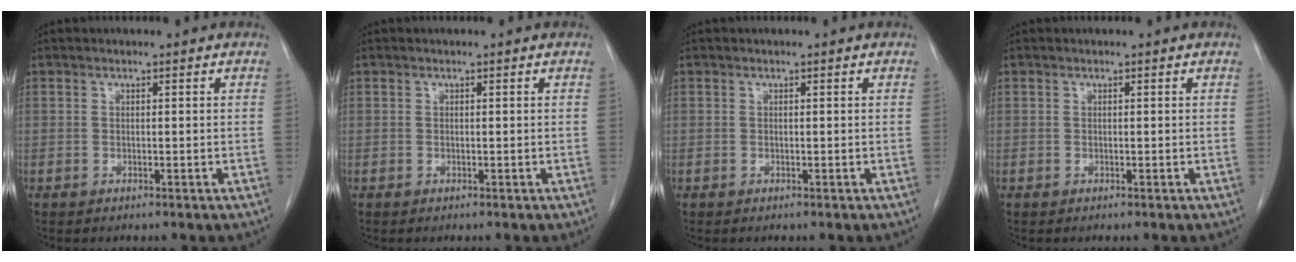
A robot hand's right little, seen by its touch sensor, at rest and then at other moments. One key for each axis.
{"total": 0.0}
{"total": 0.0}
{"total": 0.0}